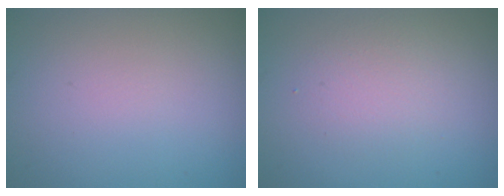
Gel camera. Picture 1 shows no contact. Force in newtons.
{"total": 2.2, "press": 2.2, "slide": 0.2}